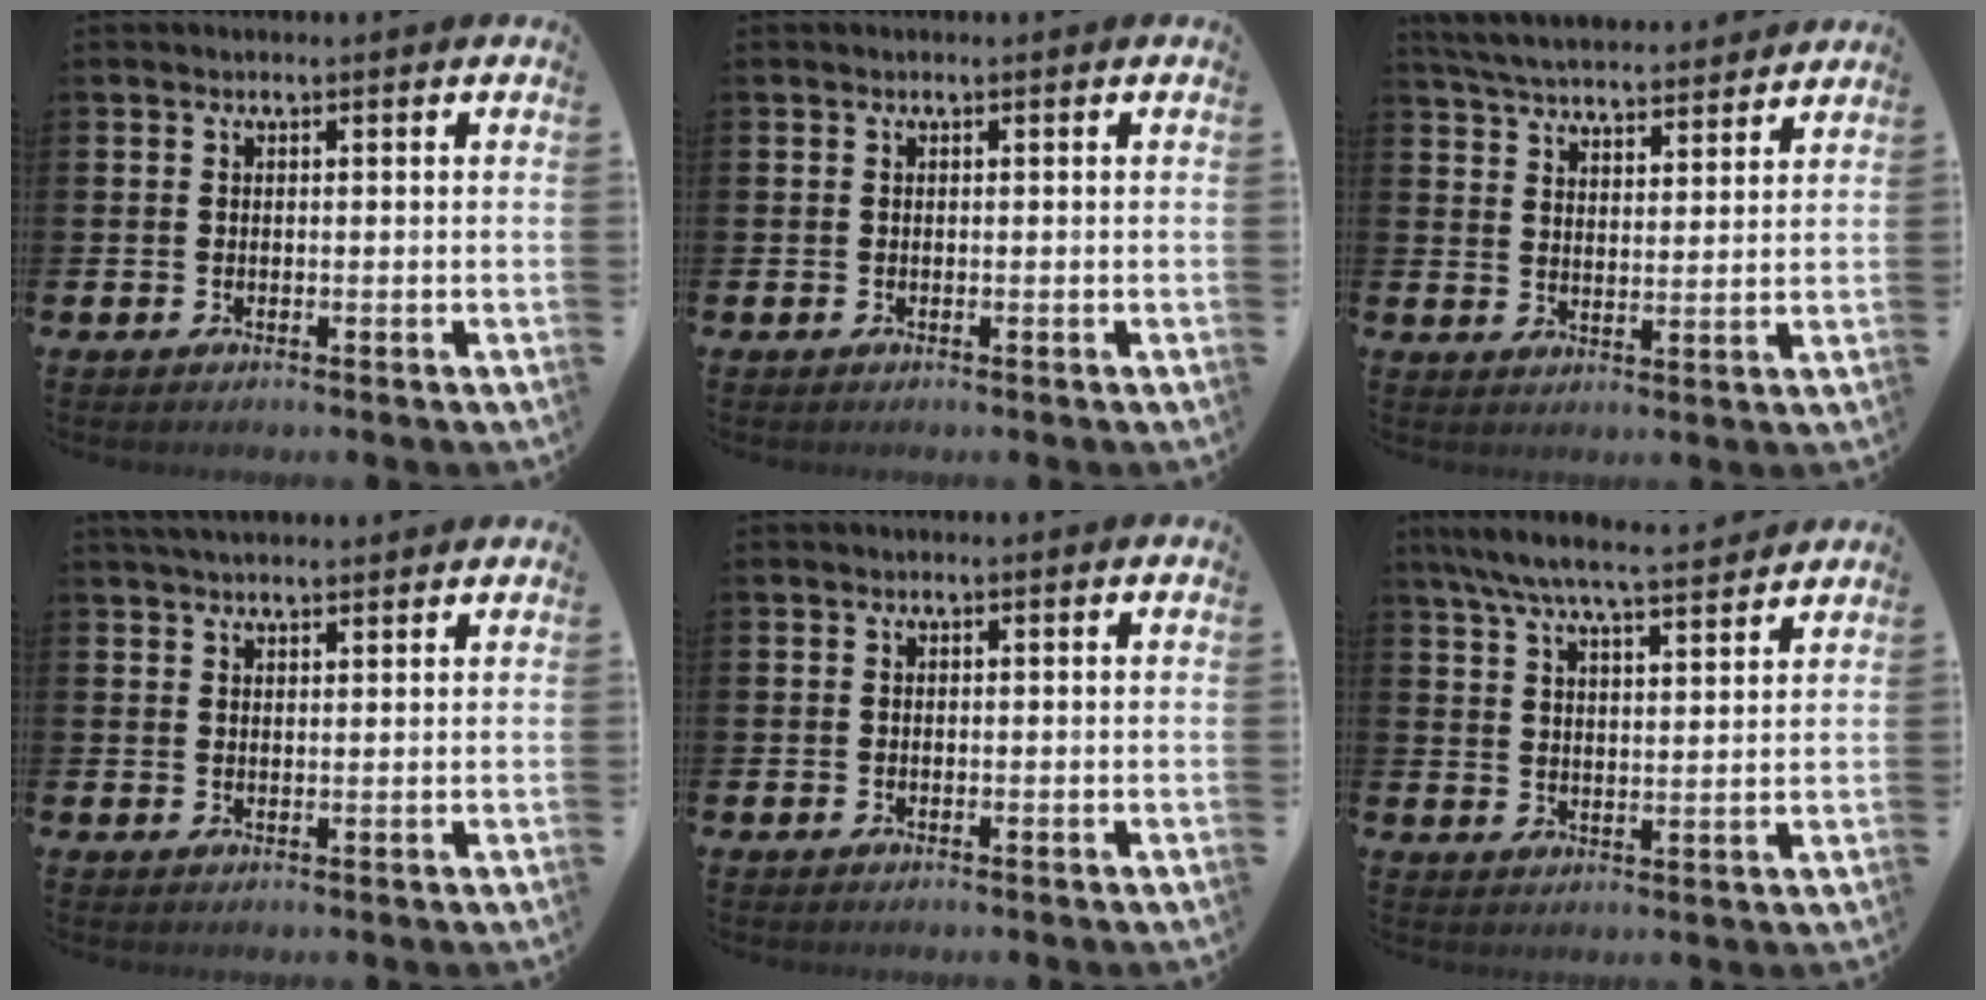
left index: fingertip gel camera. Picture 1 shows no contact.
{"total": 0.0}
{"total": 5.5, "force": [5.4, 0.6, 0.6], "torque": [-0.033, -0.036, 0.095]}
{"total": 2.9, "force": [2.8, 0.5, 0.7], "torque": [-0.014, -0.007, 0.050]}
{"total": 0.0}
{"total": 7.5, "force": [6.9, 0.6, 2.7], "torque": [-0.066, -0.040, 0.121]}